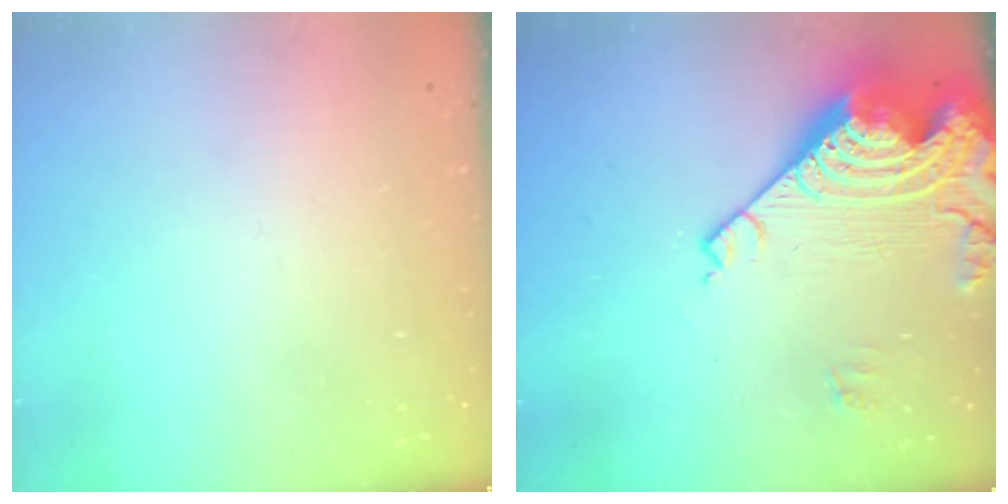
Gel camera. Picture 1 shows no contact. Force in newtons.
{"total": 17.9, "press": 17.8, "slide": 1.9}